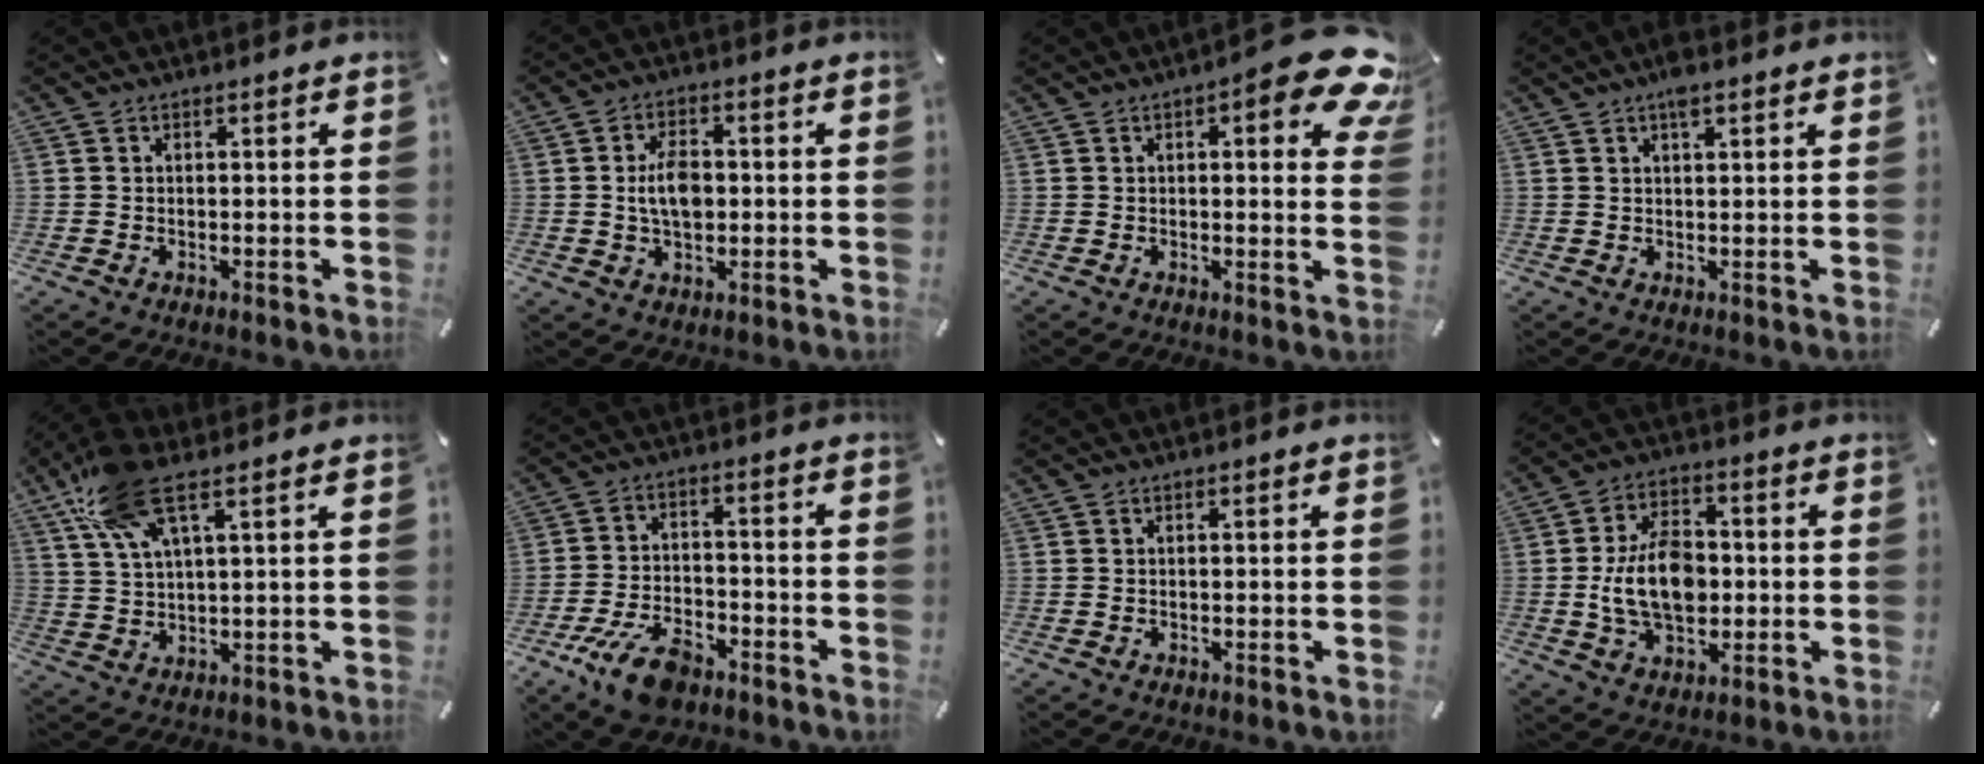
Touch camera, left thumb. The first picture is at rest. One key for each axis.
{"total": 6.9, "fx": 0.1, "fy": 4.7, "fz": 5.1, "tx": -0.094, "ty": 0.002, "tz": -0.004}
{"total": 12.4, "fx": 5.8, "fy": 4.5, "fz": 10.0, "tx": -0.119, "ty": -0.038, "tz": 0.094}
{"total": 3.5, "fx": 2.1, "fy": 1.2, "fz": 2.6, "tx": -0.042, "ty": -0.003, "tz": 0.033}
{"total": 12.3, "fx": 6.9, "fy": 4.4, "fz": 9.1, "tx": -0.202, "ty": -0.006, "tz": 0.128}
{"total": 10.9, "fx": -6.6, "fy": 5.7, "fz": 6.5, "tx": -0.135, "ty": 0.034, "tz": -0.122}
{"total": 0.0}
{"total": 13.8, "fx": -0.7, "fy": 9.7, "fz": 9.8, "tx": -0.184, "ty": 0.007, "tz": -0.012}